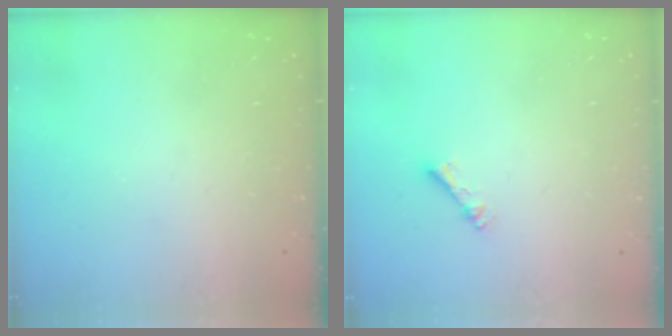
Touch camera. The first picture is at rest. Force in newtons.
{"total": 2.4, "press": 2.4, "slide": 0.4}